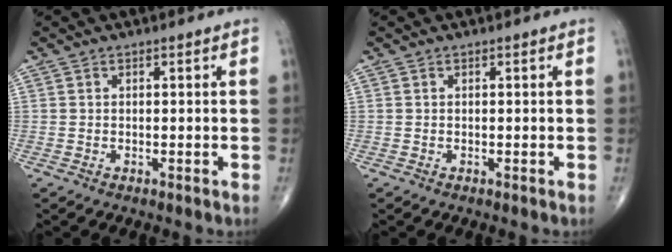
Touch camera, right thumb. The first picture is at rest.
{"total": 0.0}